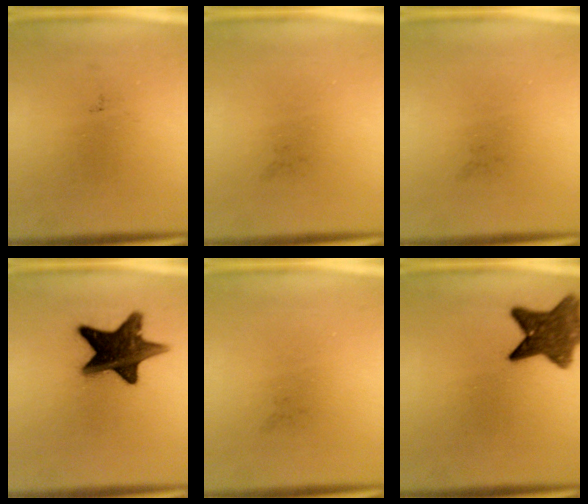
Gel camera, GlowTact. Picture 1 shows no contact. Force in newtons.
{"total": 0.0}
{"total": 0.0}
{"total": 15.0}
{"total": 0.0}
{"total": 8.9}